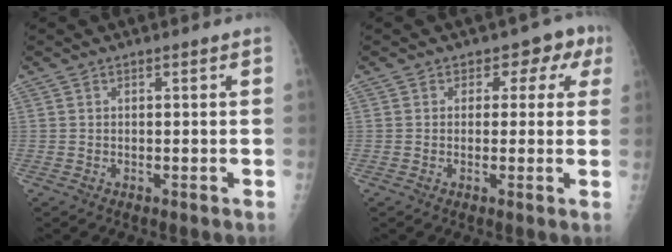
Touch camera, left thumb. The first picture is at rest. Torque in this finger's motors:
{"motor_torque": [-0.13, 0.36, -0.06, -0.01, 0.01]}